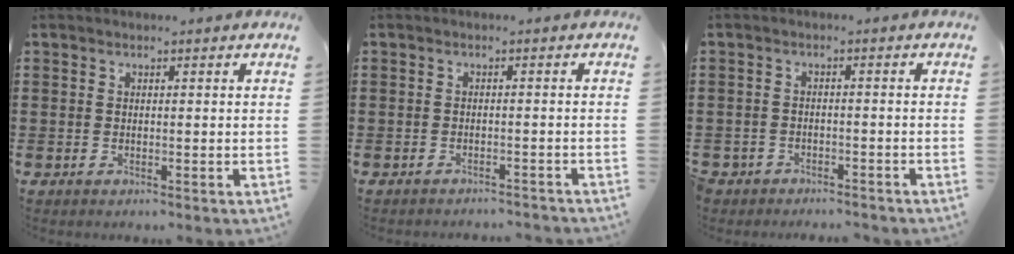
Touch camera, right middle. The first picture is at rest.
{"total": 1.3, "force": [-1.3, -0.1, 0.1], "torque": [-0.006, -0.001, -0.026]}
{"total": 2.4, "force": [-2.3, 0.6, -0.4], "torque": [-0.002, 0.002, -0.054]}